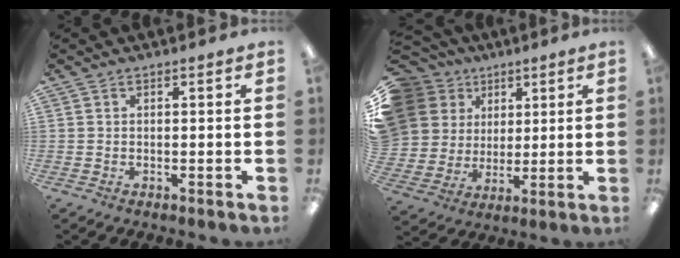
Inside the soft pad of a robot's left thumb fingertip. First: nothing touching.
{"total": 14.5, "force": [6.1, 12.4, 4.4], "torque": [-0.115, -0.019, 0.131]}